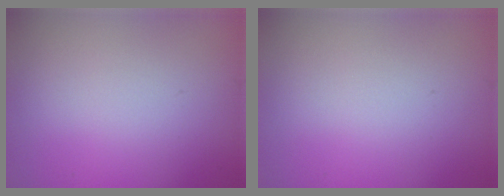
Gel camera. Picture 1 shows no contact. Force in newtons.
{"total": 0.0}